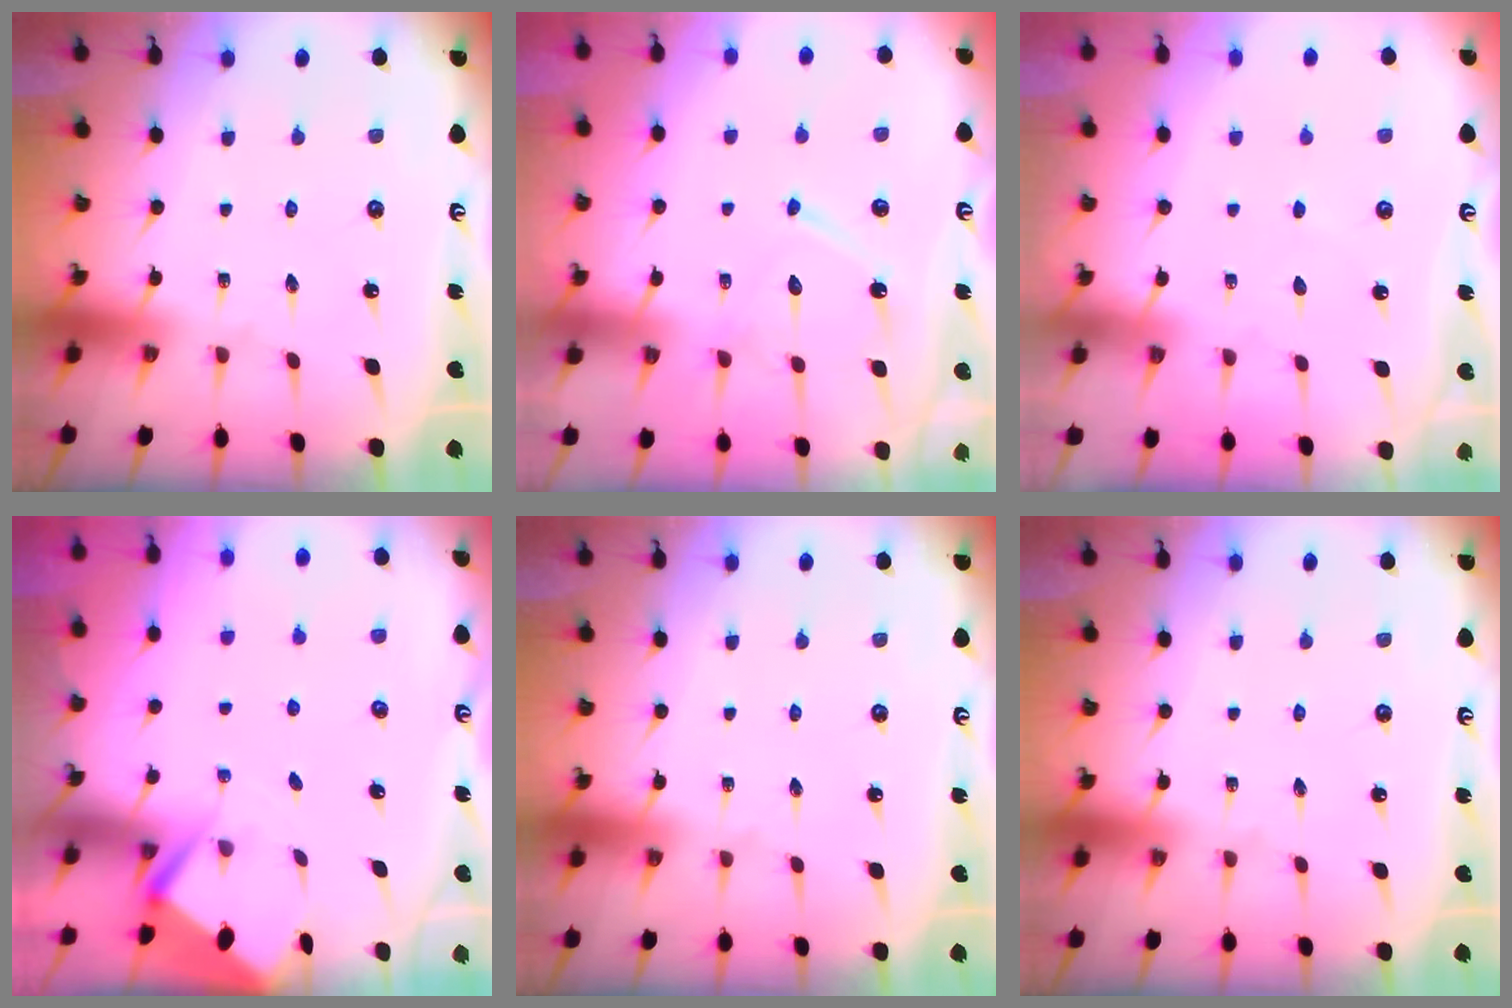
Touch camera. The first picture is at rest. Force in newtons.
{"total": 12.0, "press": 12.0, "slide": 1.1}
{"total": 2.5, "press": 2.5, "slide": 0.4}
{"total": 2.9, "press": 2.9, "slide": 0.3}
{"total": 0.0}
{"total": 0.0}